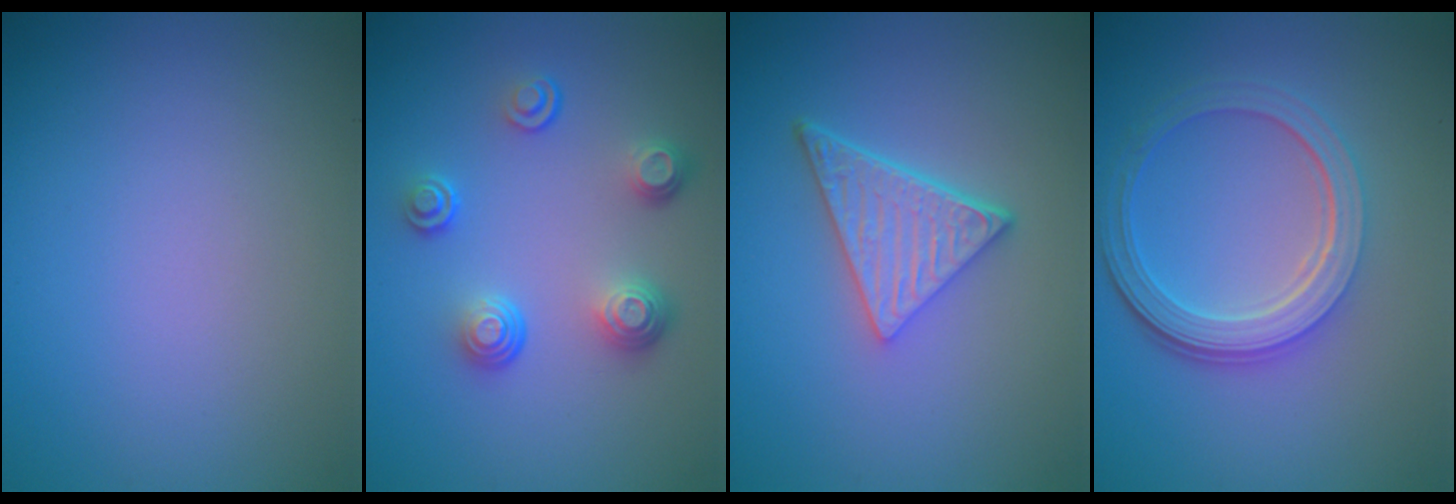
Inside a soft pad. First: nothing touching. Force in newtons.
{"total": 3.9, "press": 2.9, "slide": 2.6}
{"total": 4.9, "press": 3.5, "slide": 3.4}
{"total": 5.3, "press": 3.9, "slide": 3.7}